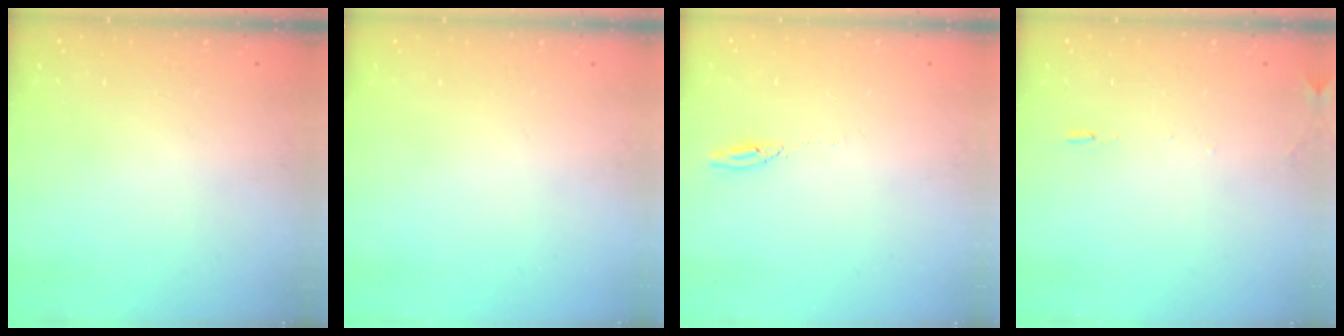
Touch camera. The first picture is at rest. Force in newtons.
{"total": 0.0}
{"total": 2.7, "press": 2.7, "slide": 0.2}
{"total": 5.6, "press": 5.3, "slide": 1.8}